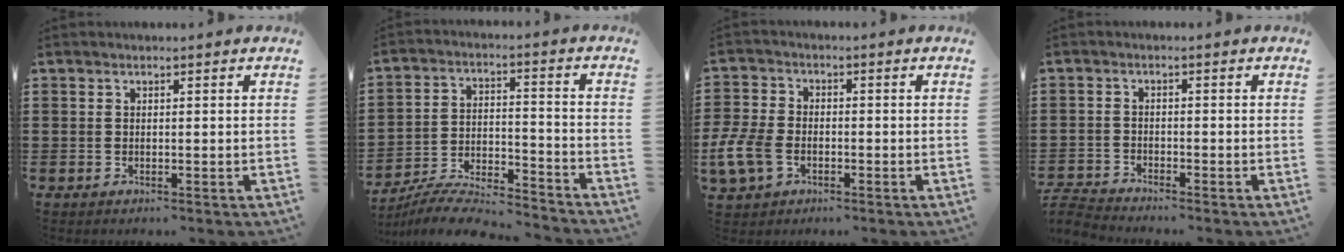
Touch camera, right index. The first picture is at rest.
{"total": 7.4, "force": [-7.1, 0.4, 2.1], "torque": [-0.043, 0.003, -0.140]}
{"total": 6.3, "force": [-2.5, 4.0, 4.2], "torque": [-0.121, -0.005, -0.055]}
{"total": 2.7, "force": [-2.7, -0.1, 0.1], "torque": [-0.013, -0.004, -0.060]}